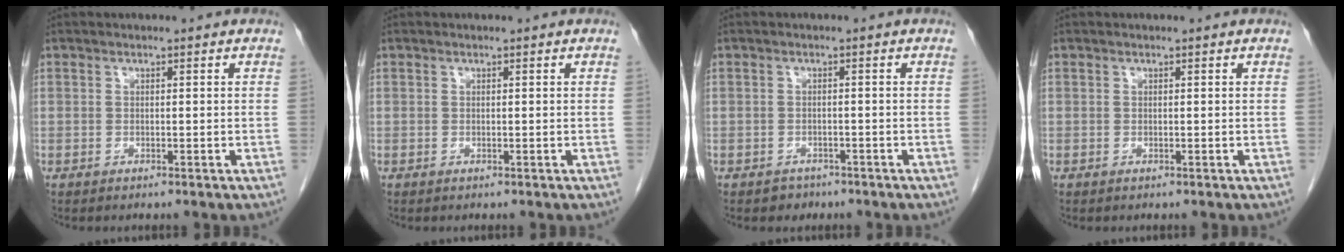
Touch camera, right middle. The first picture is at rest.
{"total": 0.0}
{"total": 1.8, "force": [-1.3, 1.2, 0.0], "torque": [-0.007, 0.004, -0.017]}
{"total": 0.0}